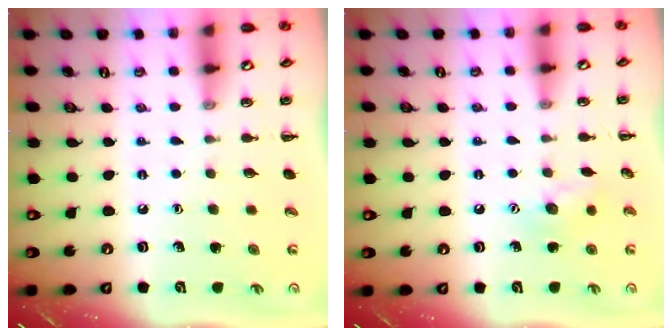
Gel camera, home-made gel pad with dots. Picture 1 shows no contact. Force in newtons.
{"total": 8.3, "press": 8.2, "slide": 1.2}